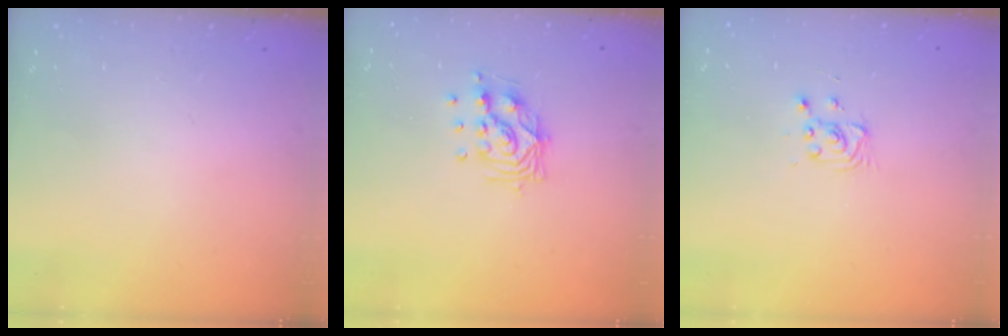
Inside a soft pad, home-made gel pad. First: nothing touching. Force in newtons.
{"total": 10.6, "press": 10.5, "slide": 0.8}
{"total": 2.8, "press": 2.8, "slide": 0.4}